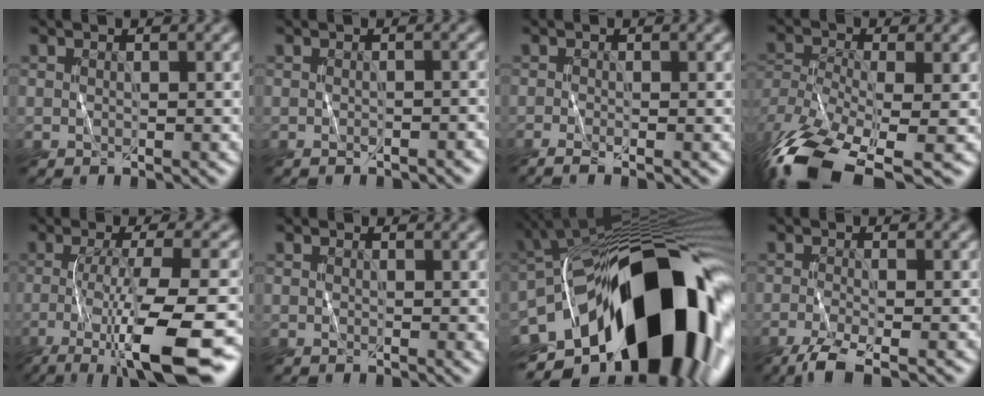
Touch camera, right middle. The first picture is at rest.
{"total": 1.5, "force": [-1.0, 0.2, 1.1], "torque": [-0.011, 0.000, -0.015]}
{"total": 2.2, "force": [-1.2, 0.6, 1.8], "torque": [-0.035, -0.007, -0.022]}
{"total": 14.7, "force": [-10.1, 5.9, 9.0], "torque": [-0.213, -0.040, -0.158]}
{"total": 9.9, "force": [-4.7, 1.9, 8.5], "torque": [-0.132, -0.009, -0.089]}
{"total": 0.8, "force": [0.4, 0.4, 0.6], "torque": [-0.004, -0.003, 0.007]}
{"total": 19.5, "force": [-6.6, 10.6, 15.1], "torque": [-0.230, -0.002, -0.108]}
{"total": 3.9, "force": [-2.5, 1.0, 2.8], "torque": [-0.062, -0.005, -0.054]}